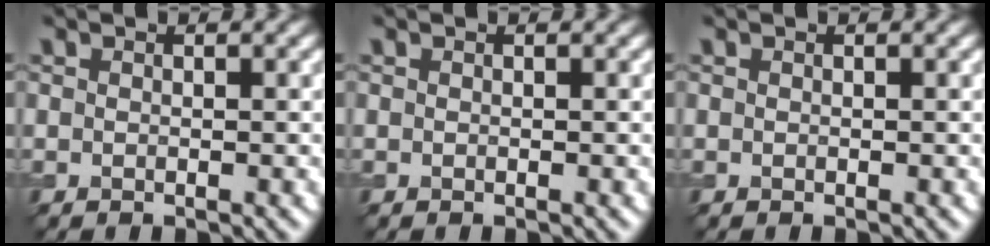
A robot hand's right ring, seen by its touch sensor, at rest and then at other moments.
{"total": 0.0}
{"total": 0.0}